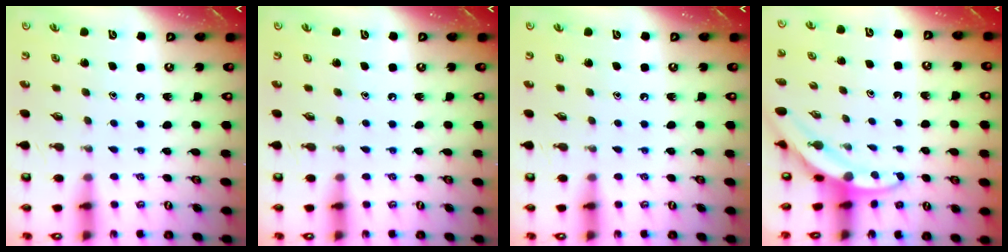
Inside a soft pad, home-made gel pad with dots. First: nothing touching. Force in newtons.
{"total": 0.0}
{"total": 0.0}
{"total": 3.6, "press": 3.6, "slide": 0.1}